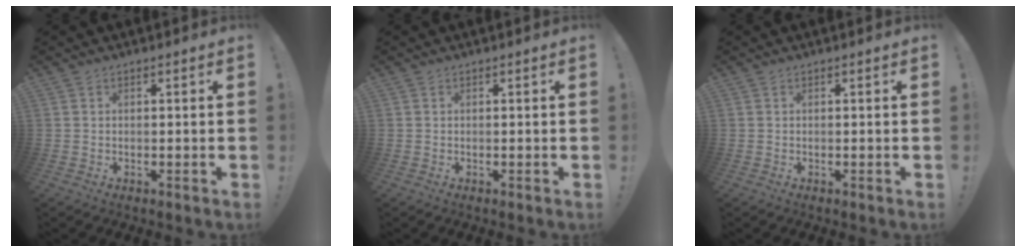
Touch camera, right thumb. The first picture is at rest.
{"total": 0.0}
{"total": 0.0}